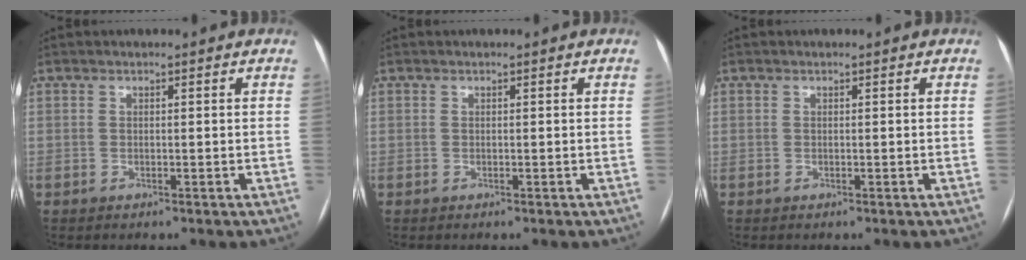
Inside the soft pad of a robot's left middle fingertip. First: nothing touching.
{"total": 0.0}
{"total": 0.0}